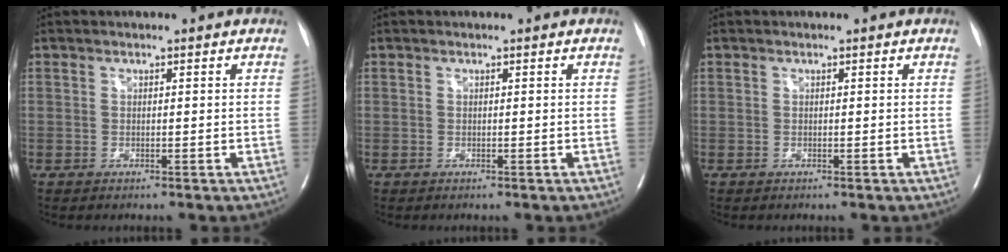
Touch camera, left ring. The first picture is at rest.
{"total": 0.0}
{"total": 0.0}